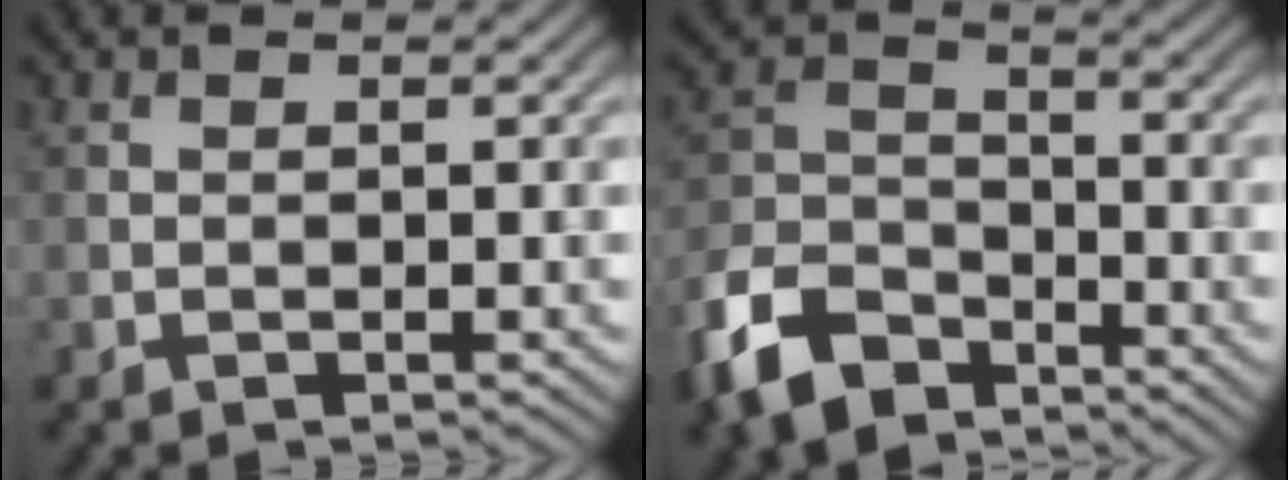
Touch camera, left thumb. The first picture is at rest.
{"total": 10.5, "force": [-7.5, 5.3, 5.1], "torque": [-0.120, -0.010, -0.168]}